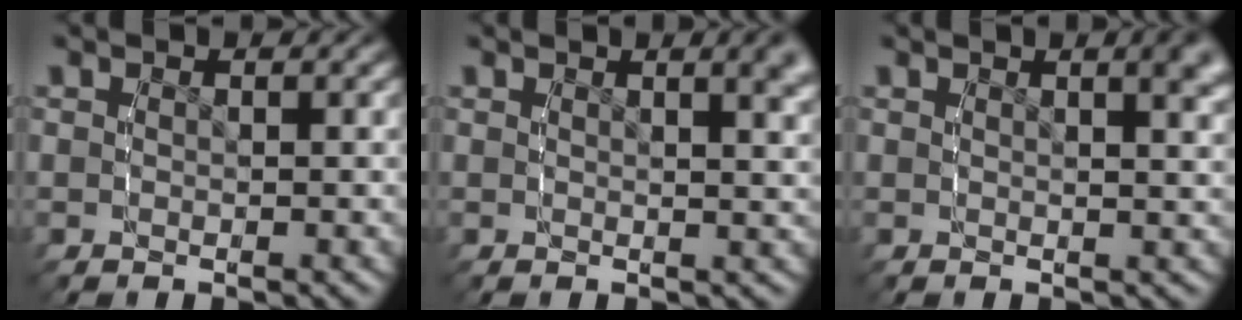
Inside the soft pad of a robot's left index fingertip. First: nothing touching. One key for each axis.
{"total": 3.0, "fx": 1.7, "fy": 0.2, "fz": 2.5, "tx": -0.026, "ty": 0.001, "tz": 0.027}
{"total": 2.9, "fx": 1.5, "fy": 0.2, "fz": 2.5, "tx": -0.027, "ty": 0.003, "tz": 0.025}